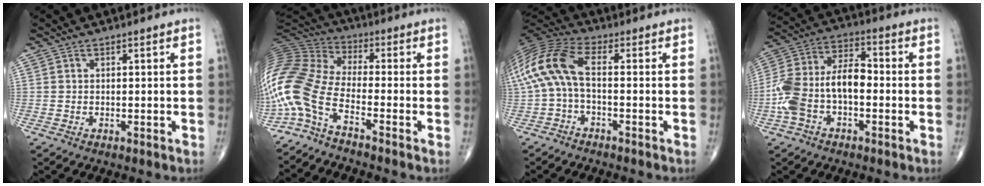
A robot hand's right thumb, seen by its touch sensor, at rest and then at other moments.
{"total": 13.1, "force": [-7.1, 4.8, 9.9], "torque": [-0.226, 0.062, -0.155]}
{"total": 11.7, "force": [-0.5, 5.1, 10.5], "torque": [-0.237, 0.038, -0.019]}
{"total": 14.2, "force": [-2.8, 7.9, 11.5], "torque": [-0.235, 0.048, -0.059]}